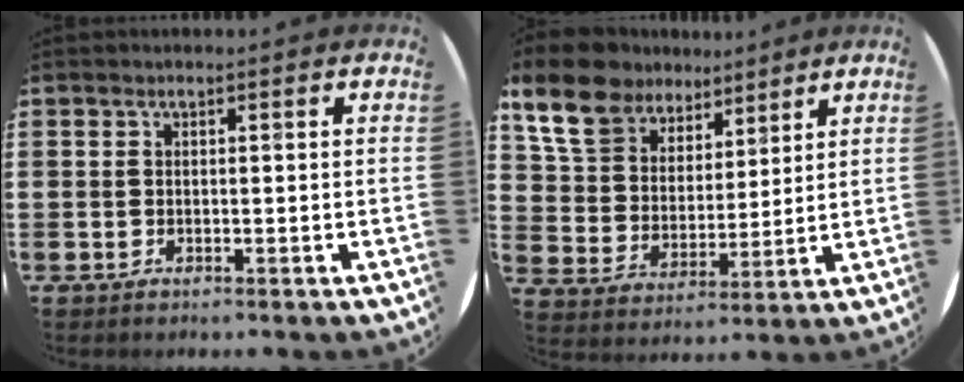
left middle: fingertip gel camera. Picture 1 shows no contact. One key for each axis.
{"total": 11.2, "fx": 8.9, "fy": 6.2, "fz": 3.0, "tx": -0.108, "ty": -0.028, "tz": 0.171}